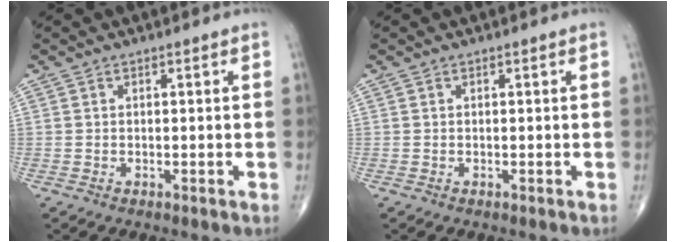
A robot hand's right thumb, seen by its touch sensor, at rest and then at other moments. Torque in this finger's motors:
{"motor_torque": [0.01, 0.01, -0.02, 0.02, 0.03]}